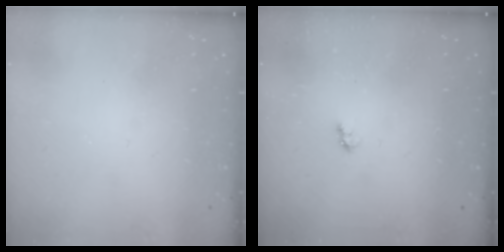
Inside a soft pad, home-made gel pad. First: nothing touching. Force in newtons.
{"total": 2.6, "press": 2.6, "slide": 0.4}